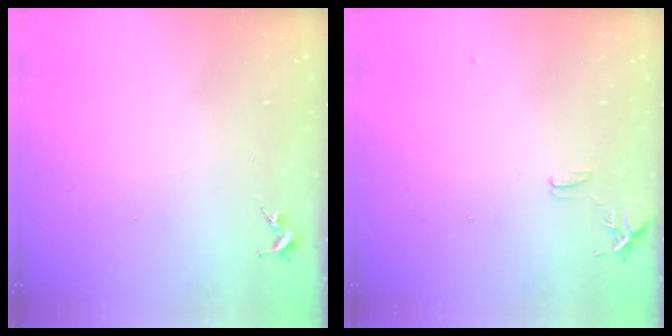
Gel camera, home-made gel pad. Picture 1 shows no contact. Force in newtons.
{"total": 7.7, "press": 7.7, "slide": 0.7}